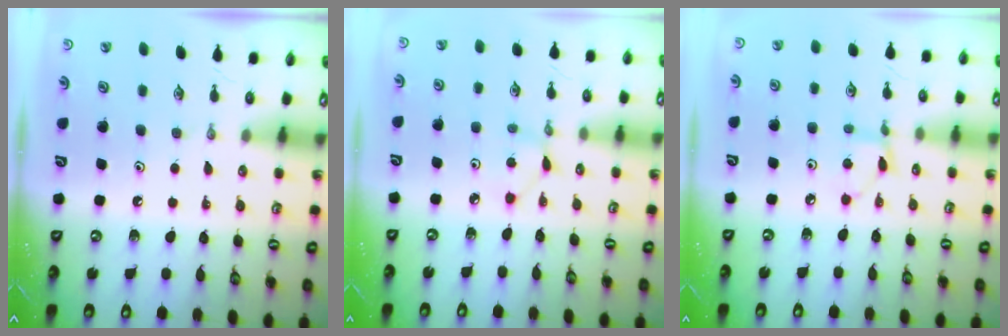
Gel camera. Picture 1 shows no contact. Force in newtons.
{"total": 1.9, "press": 1.9, "slide": 0.2}
{"total": 5.6, "press": 5.5, "slide": 0.7}